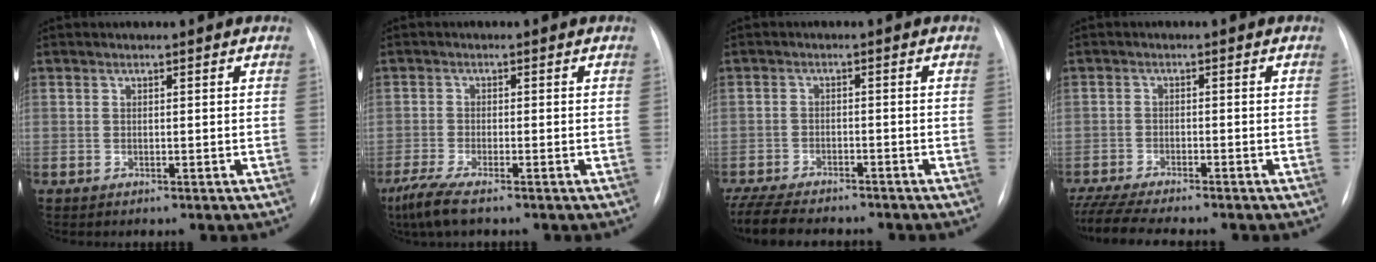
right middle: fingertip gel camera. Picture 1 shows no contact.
{"total": 5.0, "force": [-3.5, 0.6, 3.4], "torque": [-0.078, -0.017, -0.064]}
{"total": 13.0, "force": [-11.0, 3.7, 5.8], "torque": [-0.126, -0.017, -0.165]}
{"total": 9.9, "force": [-8.7, 0.7, 4.7], "torque": [-0.077, -0.018, -0.140]}